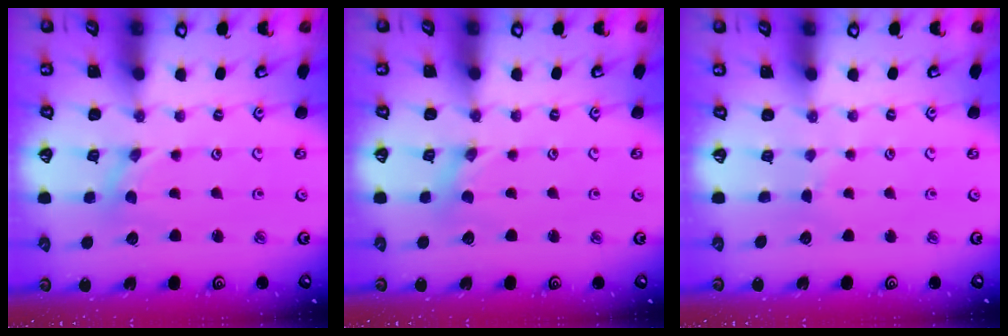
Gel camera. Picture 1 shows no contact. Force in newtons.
{"total": 0.0}
{"total": 1.7, "press": 1.7, "slide": 0.2}